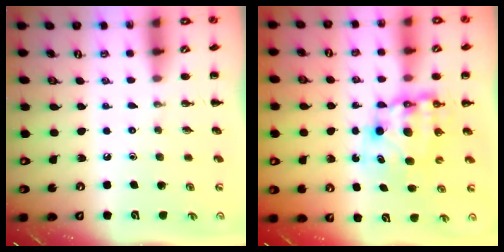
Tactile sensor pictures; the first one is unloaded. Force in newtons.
{"total": 8.9, "press": 8.6, "slide": 2.3}